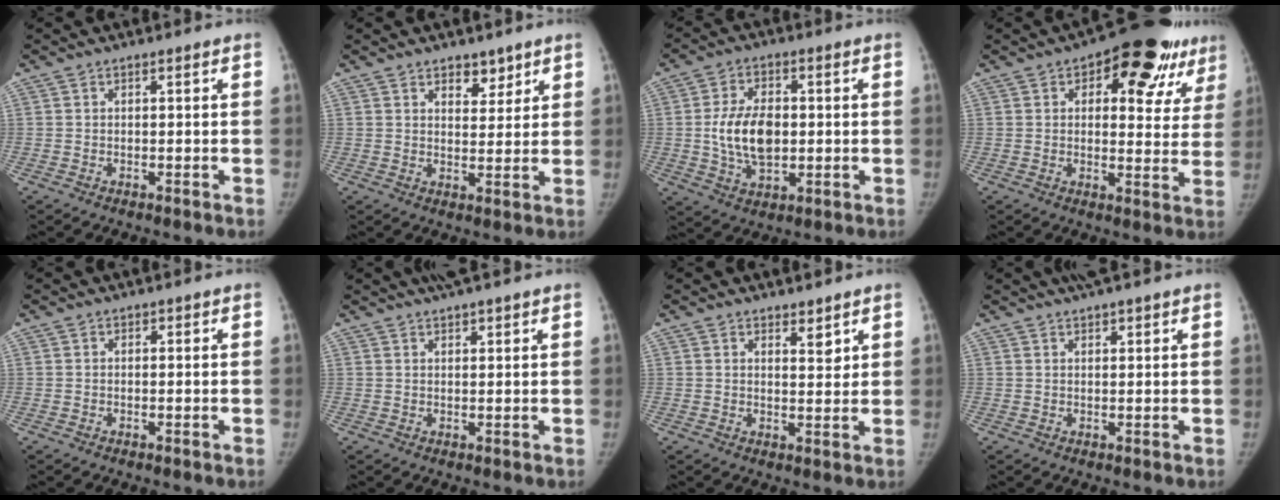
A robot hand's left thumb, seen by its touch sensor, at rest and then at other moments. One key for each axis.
{"total": 4.6, "fx": 3.2, "fy": 2.6, "fz": 2.1, "tx": -0.001, "ty": -0.022, "tz": 0.051}
{"total": 11.0, "fx": 0.0, "fy": 6.6, "fz": 8.8, "tx": -0.150, "ty": 0.002, "tz": 0.004}
{"total": 19.3, "fx": 9.9, "fy": 9.2, "fz": 13.7, "tx": -0.118, "ty": -0.014, "tz": 0.126}
{"total": 0.0}
{"total": 3.9, "fx": 3.2, "fy": 0.6, "fz": 2.2, "tx": -0.026, "ty": 0.005, "tz": 0.053}
{"total": 3.4, "fx": 2.4, "fy": 1.6, "fz": 1.8, "tx": -0.010, "ty": -0.018, "tz": 0.040}
{"total": 3.6, "fx": 2.9, "fy": 0.6, "fz": 2.1, "tx": -0.024, "ty": 0.006, "tz": 0.048}